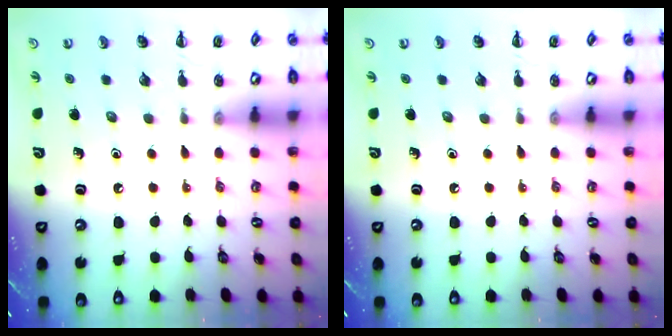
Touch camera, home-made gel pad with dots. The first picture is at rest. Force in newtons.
{"total": 0.0}